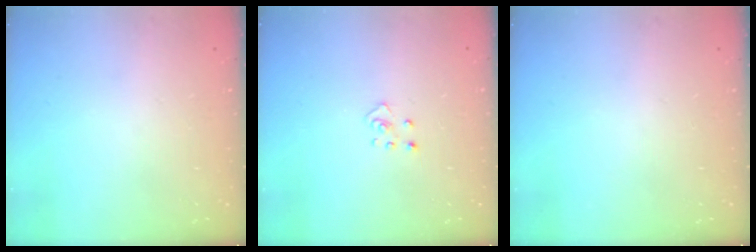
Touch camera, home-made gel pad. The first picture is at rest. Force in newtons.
{"total": 2.6, "press": 2.6, "slide": 0.3}
{"total": 0.0}